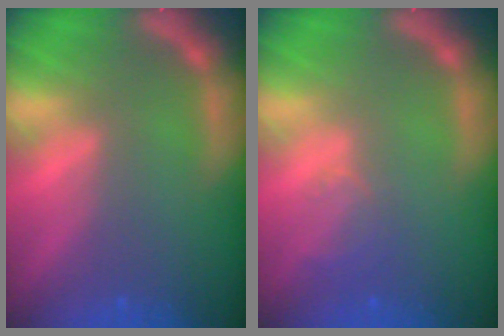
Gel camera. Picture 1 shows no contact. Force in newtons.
{"total": 2.0}